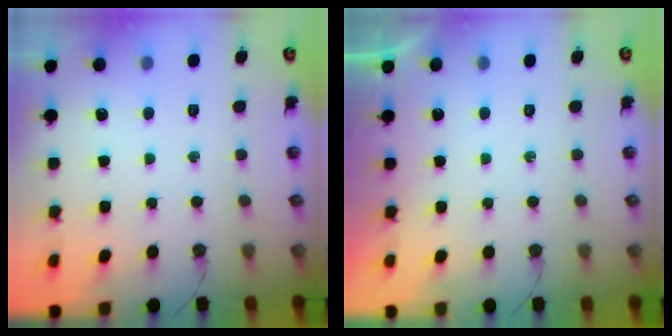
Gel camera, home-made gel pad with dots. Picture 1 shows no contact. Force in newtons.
{"total": 0.0}